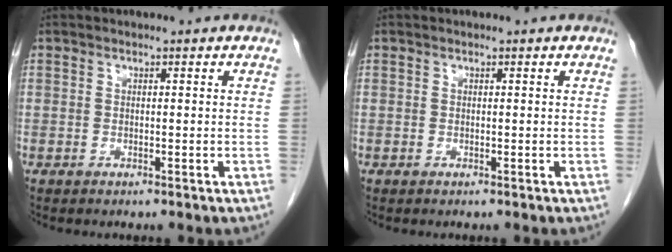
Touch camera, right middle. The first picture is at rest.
{"total": 0.0}